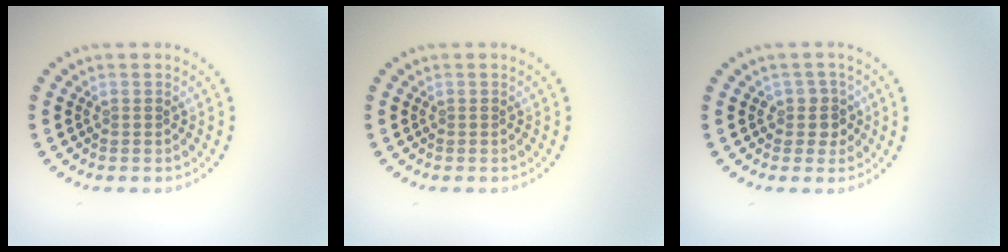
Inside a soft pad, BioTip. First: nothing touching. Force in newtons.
{"total": 0.0}
{"total": 2.0, "press": 1.6, "slide": 1.1}